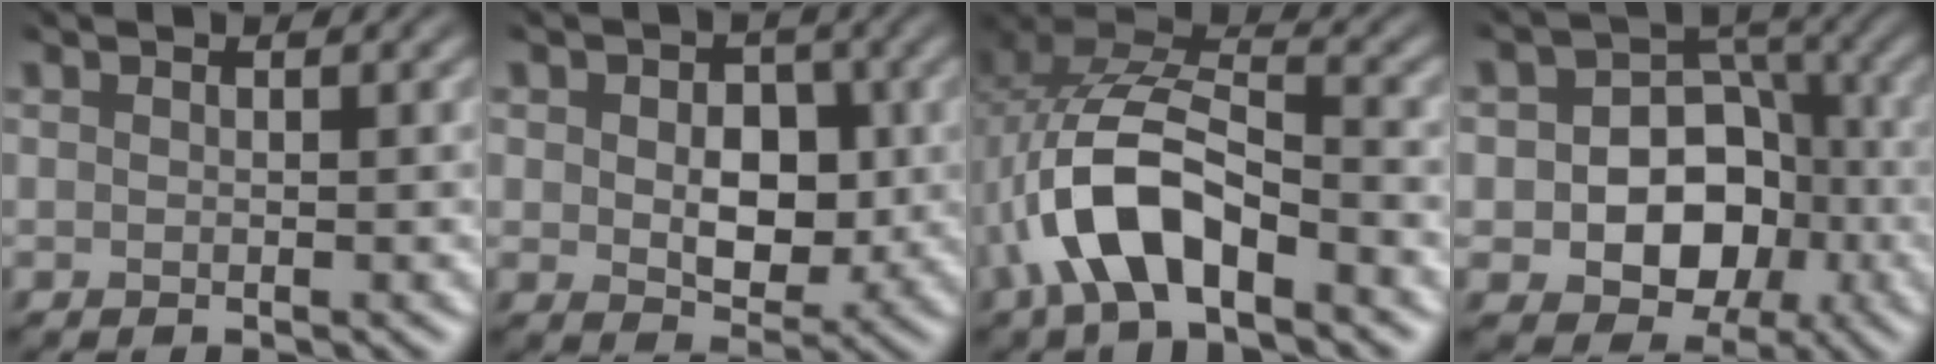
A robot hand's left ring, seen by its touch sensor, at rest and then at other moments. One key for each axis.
{"total": 4.0, "fx": -1.3, "fy": 2.9, "fz": 2.5, "tx": -0.064, "ty": -0.025, "tz": 0.009}
{"total": 7.4, "fx": -5.3, "fy": 2.4, "fz": 4.5, "tx": -0.133, "ty": -0.010, "tz": -0.071}
{"total": 7.5, "fx": -4.0, "fy": 5.5, "fz": 3.2, "tx": -0.042, "ty": -0.020, "tz": -0.047}